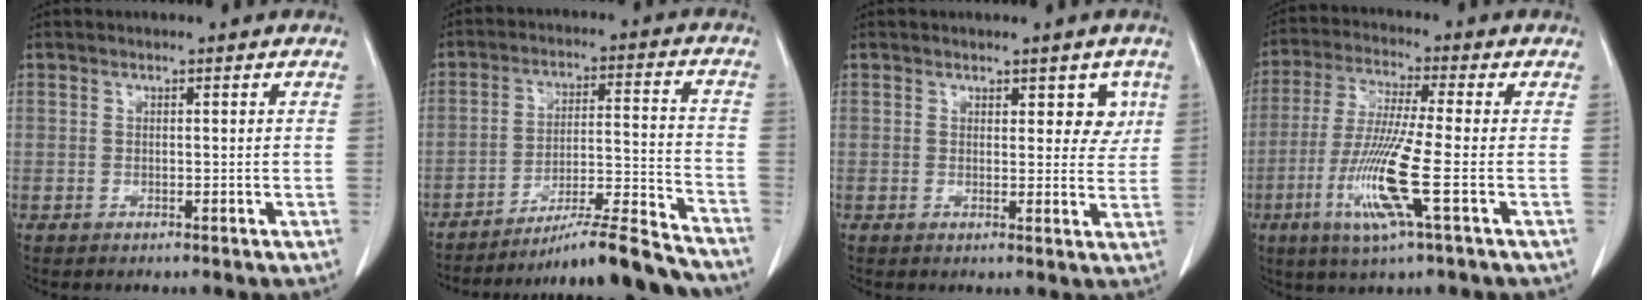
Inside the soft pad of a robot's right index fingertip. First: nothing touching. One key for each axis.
{"total": 17.1, "fx": -15.9, "fy": -0.7, "fz": 6.2, "tx": -0.093, "ty": 0.005, "tz": -0.245}
{"total": 3.8, "fx": 1.8, "fy": 2.1, "fz": 2.6, "tx": -0.014, "ty": -0.001, "tz": 0.021}
{"total": 11.6, "fx": -3.6, "fy": -0.3, "fz": 11.0, "tx": -0.229, "ty": -0.023, "tz": -0.077}